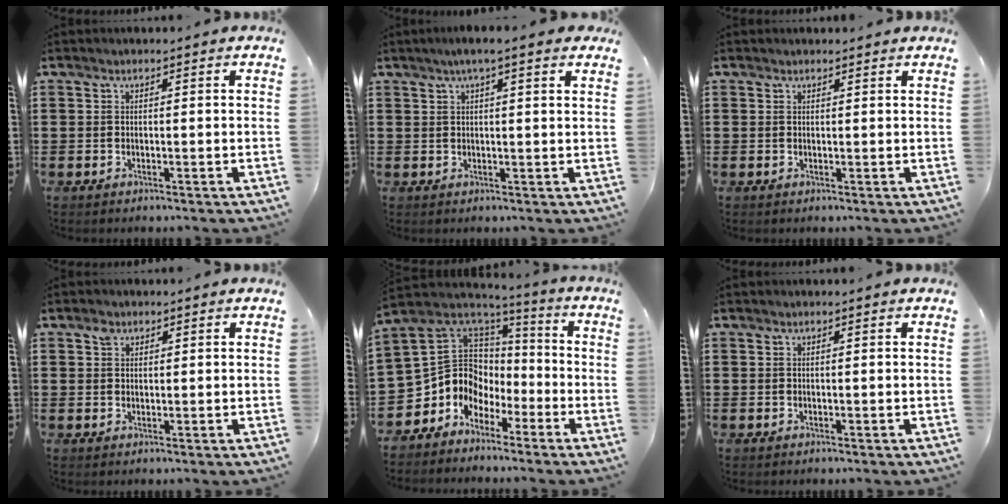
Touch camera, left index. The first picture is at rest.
{"total": 3.2, "force": [2.1, 0.2, 2.4], "torque": [-0.051, 0.004, 0.036]}
{"total": 1.0, "force": [0.7, 0.6, 0.0], "torque": [-0.002, 0.003, 0.015]}
{"total": 1.5, "force": [0.9, 1.0, 0.4], "torque": [-0.011, 0.003, 0.018]}
{"total": 9.2, "force": [-2.0, 8.8, 2.1], "torque": [-0.091, -0.018, -0.035]}
{"total": 0.0}